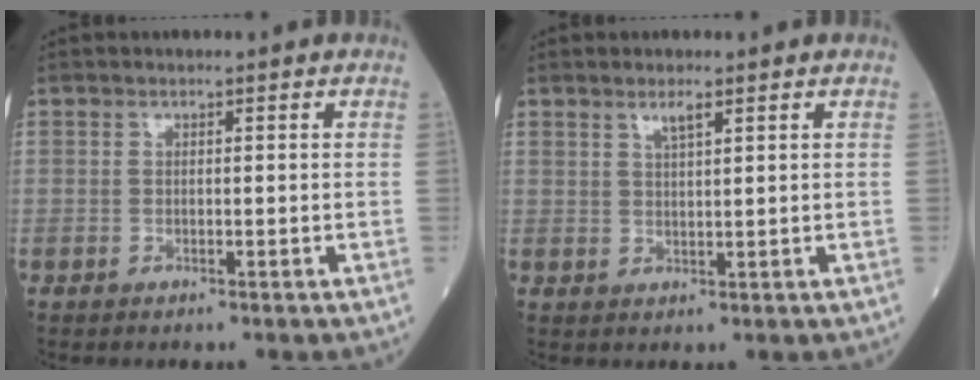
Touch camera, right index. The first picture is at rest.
{"total": 2.0, "force": [1.3, 0.2, 1.5], "torque": [-0.031, 0.001, 0.027]}